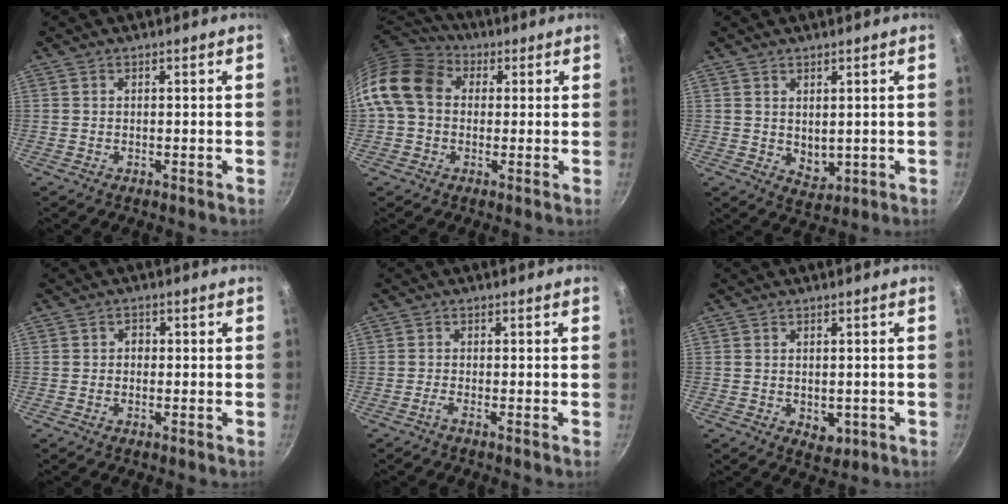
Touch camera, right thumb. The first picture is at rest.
{"total": 13.3, "force": [1.6, 10.5, 8.1], "torque": [-0.131, 0.027, 0.009]}
{"total": 3.8, "force": [1.1, 2.5, 2.7], "torque": [-0.031, -0.016, 0.029]}
{"total": 1.7, "force": [-0.1, 1.3, 1.0], "torque": [-0.012, 0.001, -0.006]}
{"total": 1.1, "force": [-0.8, -0.3, 0.8], "torque": [-0.028, 0.001, -0.021]}
{"total": 3.5, "force": [-0.7, 2.4, 2.4], "torque": [-0.025, -0.004, -0.003]}